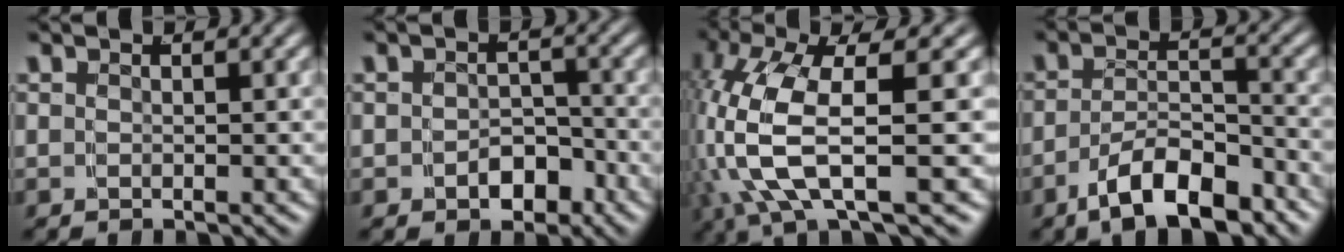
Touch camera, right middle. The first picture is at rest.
{"total": 3.7, "force": [-2.1, 2.7, 1.2], "torque": [-0.004, -0.006, -0.033]}
{"total": 8.6, "force": [-0.2, 3.9, 7.7], "torque": [-0.178, -0.027, 0.013]}
{"total": 6.9, "force": [-5.1, 2.9, 3.8], "torque": [-0.050, -0.006, -0.082]}